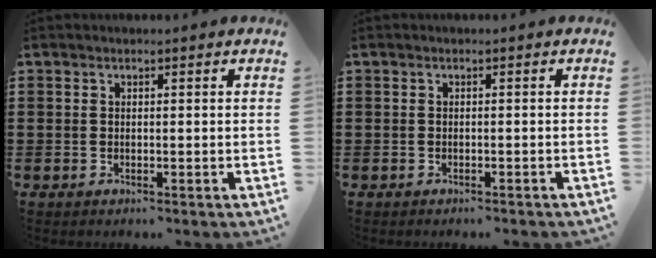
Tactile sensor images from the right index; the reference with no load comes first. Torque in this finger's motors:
{"motor_torque": [1.18, 0.95, 0.04, 0.01]}